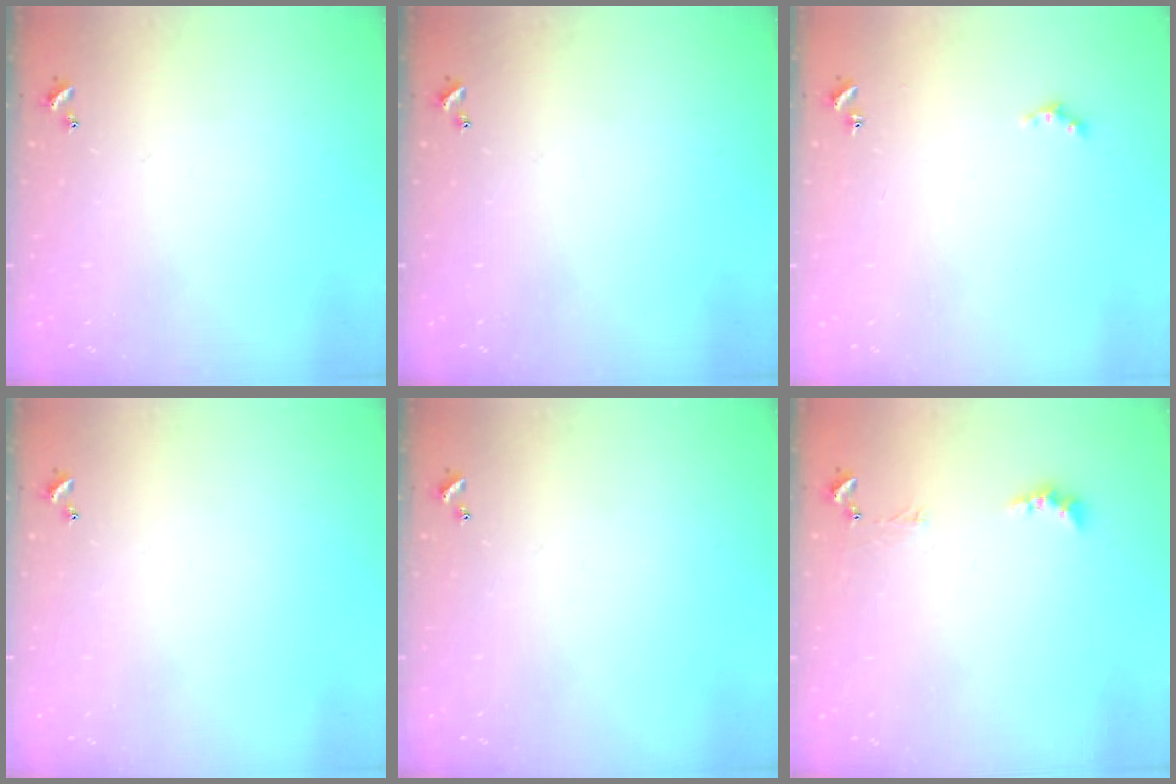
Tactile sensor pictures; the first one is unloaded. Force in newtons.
{"total": 0.0}
{"total": 1.5, "press": 1.4, "slide": 0.3}
{"total": 0.0}
{"total": 0.0}
{"total": 1.3, "press": 1.1, "slide": 0.5}